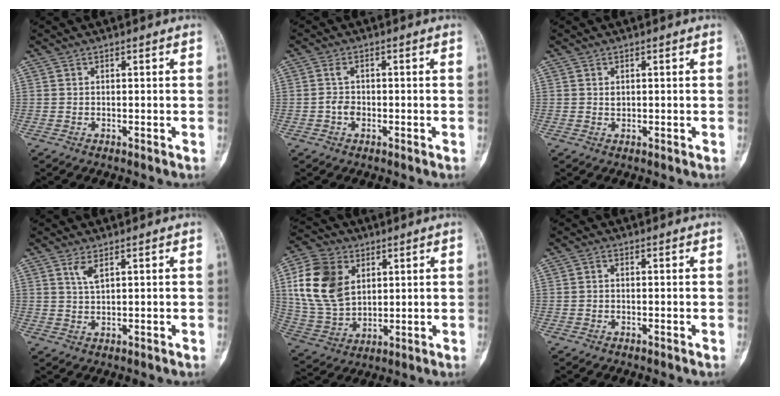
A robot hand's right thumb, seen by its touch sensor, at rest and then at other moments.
{"total": 2.4, "force": [-0.5, 1.7, 1.6], "torque": [-0.020, 0.010, -0.013]}
{"total": 0.8, "force": [0.3, 0.6, 0.4], "torque": [0.000, 0.002, 0.007]}
{"total": 2.5, "force": [1.5, 0.6, 1.9], "torque": [-0.039, -0.006, 0.035]}
{"total": 15.6, "force": [4.5, 11.1, 10.1], "torque": [-0.182, -0.007, 0.092]}
{"total": 0.7, "force": [-0.1, 0.4, 0.5], "torque": [-0.007, 0.001, -0.007]}